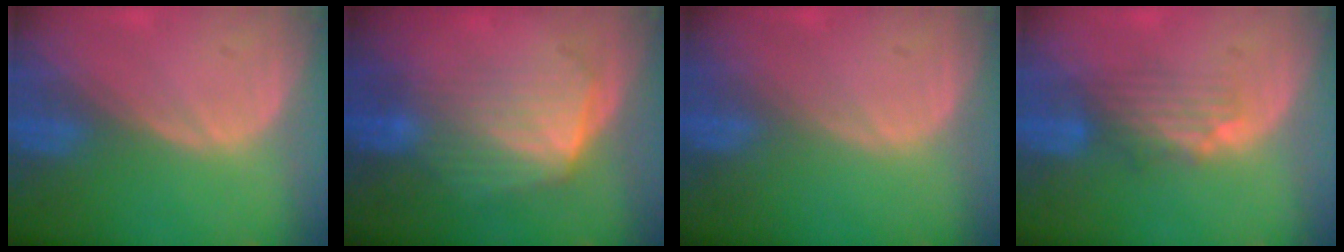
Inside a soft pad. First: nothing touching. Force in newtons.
{"total": 7.2, "press": 6.5, "slide": 3.0}
{"total": 0.0}
{"total": 3.7, "press": 3.7, "slide": 0.4}